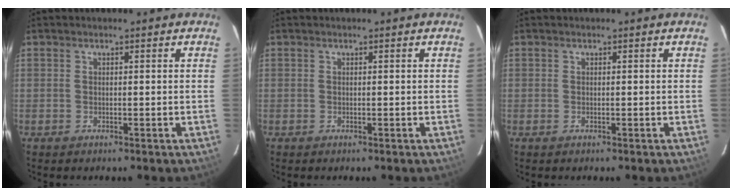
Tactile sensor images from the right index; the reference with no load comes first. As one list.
[{"total": 0.0}, {"total": 0.0}]